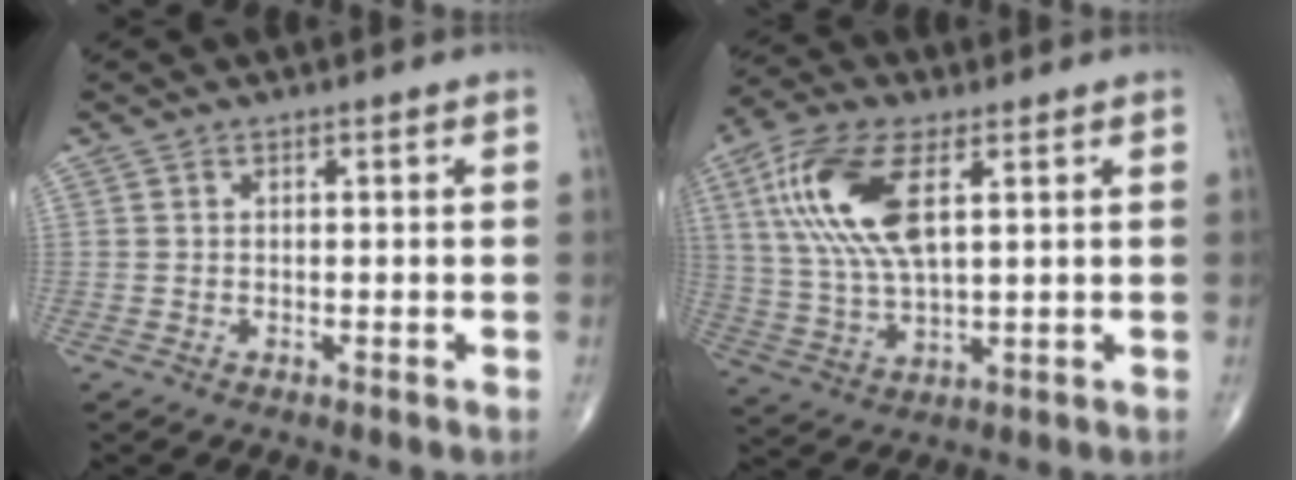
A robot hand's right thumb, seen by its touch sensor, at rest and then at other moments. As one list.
[{"total": 15.6, "force": [4.9, 6.6, 13.2], "torque": [-0.284, -0.002, 0.096]}]